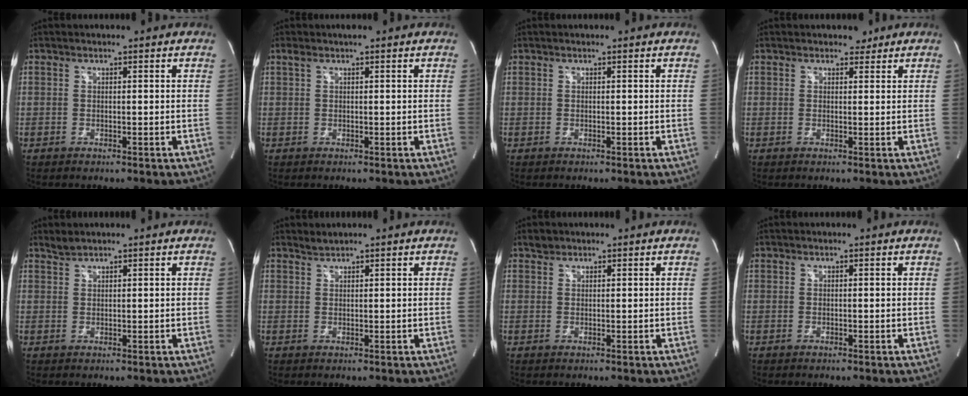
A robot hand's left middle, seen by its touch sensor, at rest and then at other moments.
{"total": 1.5, "force": [1.0, 0.1, 1.1], "torque": [-0.029, 0.021, 0.020]}
{"total": 0.0}
{"total": 1.6, "force": [1.3, 1.0, 0.2], "torque": [-0.002, 0.002, 0.013]}
{"total": 1.3, "force": [1.3, 0.0, 0.2], "torque": [-0.006, 0.006, 0.030]}
{"total": 1.1, "force": [1.1, -0.1, 0.0], "torque": [-0.004, 0.004, 0.025]}
{"total": 1.2, "force": [1.0, 0.6, 0.0], "torque": [0.000, 0.006, 0.016]}
{"total": 0.0}